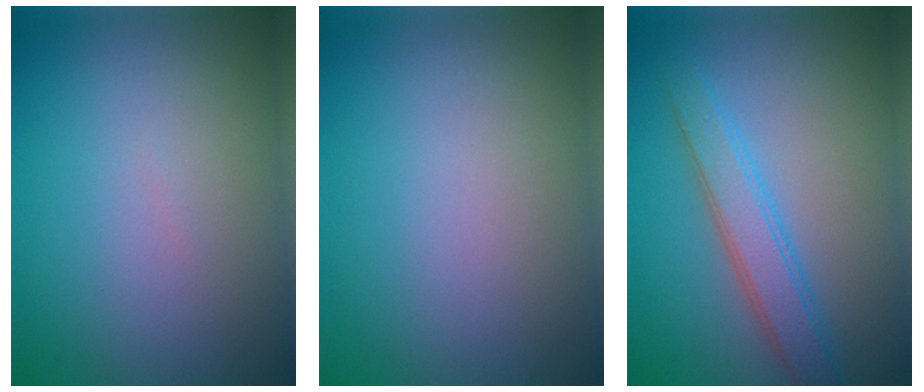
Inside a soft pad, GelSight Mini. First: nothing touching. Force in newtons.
{"total": 0.0}
{"total": 3.5, "press": 3.5, "slide": 0.1}